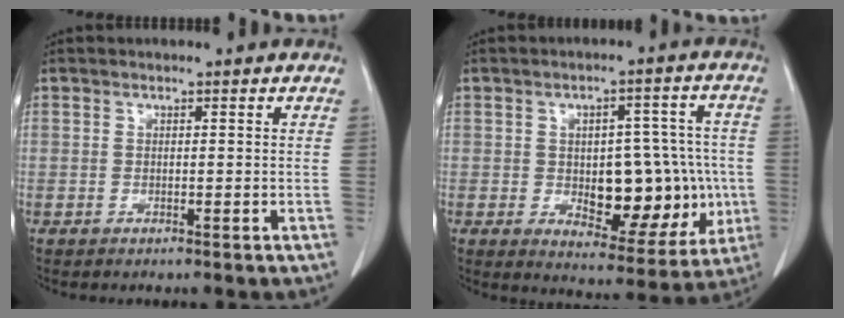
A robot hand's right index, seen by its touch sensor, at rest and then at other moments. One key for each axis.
{"total": 14.5, "fx": -1.8, "fy": 7.1, "fz": 12.5, "tx": -0.152, "ty": 0.018, "tz": -0.005}